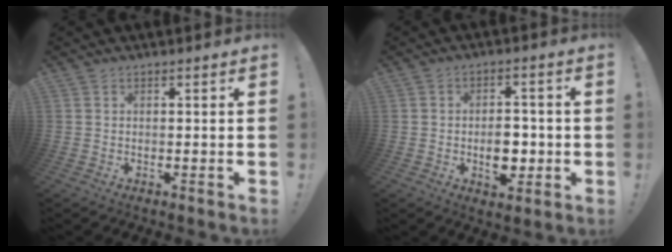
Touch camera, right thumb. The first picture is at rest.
{"total": 8.2, "force": [-1.9, 5.4, 5.8], "torque": [-0.074, 0.008, -0.030]}